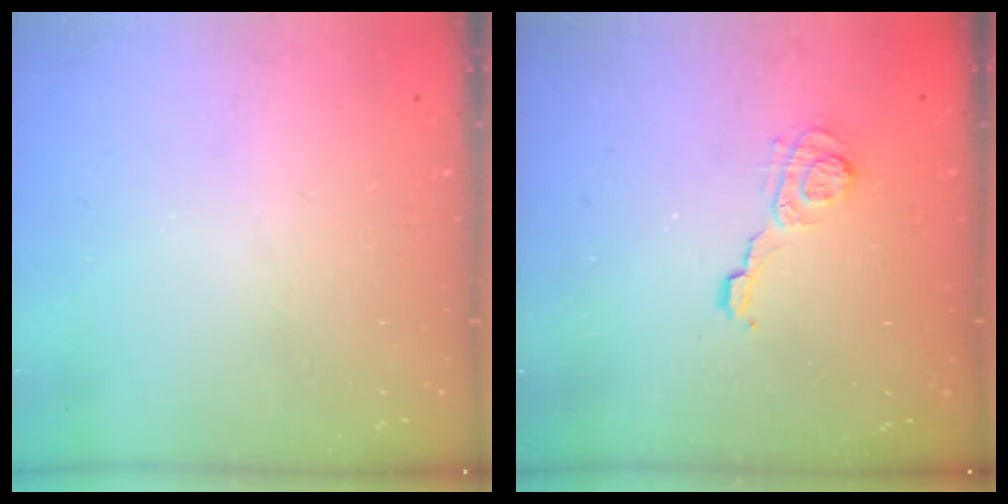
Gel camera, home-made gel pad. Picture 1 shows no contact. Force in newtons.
{"total": 5.3, "press": 5.2, "slide": 0.8}